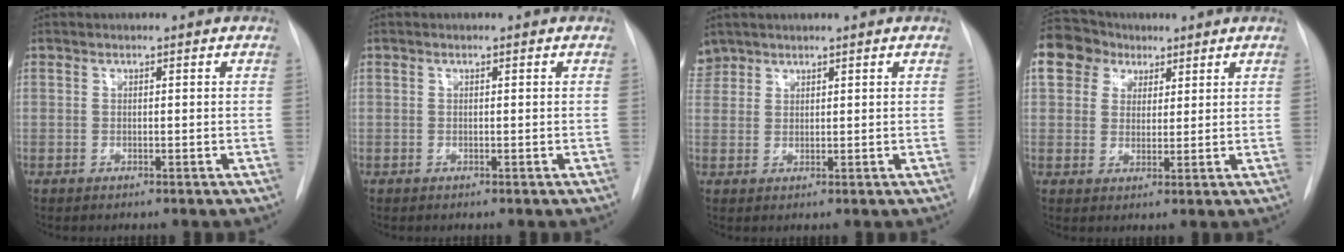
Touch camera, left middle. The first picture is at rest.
{"total": 0.0}
{"total": 3.5, "force": [2.9, 2.0, -0.1], "torque": [0.006, 0.011, 0.060]}
{"total": 10.9, "force": [5.9, 8.6, 3.3], "torque": [-0.086, 0.042, 0.108]}